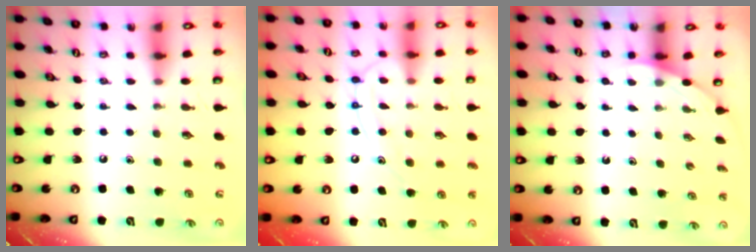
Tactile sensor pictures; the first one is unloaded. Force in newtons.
{"total": 12.3, "press": 12.2, "slide": 1.2}
{"total": 1.7, "press": 1.7, "slide": 0.0}